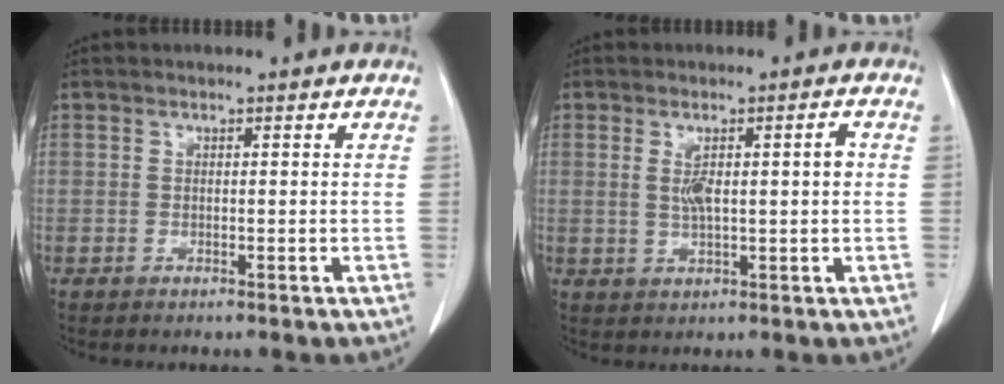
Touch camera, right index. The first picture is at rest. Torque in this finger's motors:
{"motor_torque": [0.03, 0.07, 0.21, 0.06]}